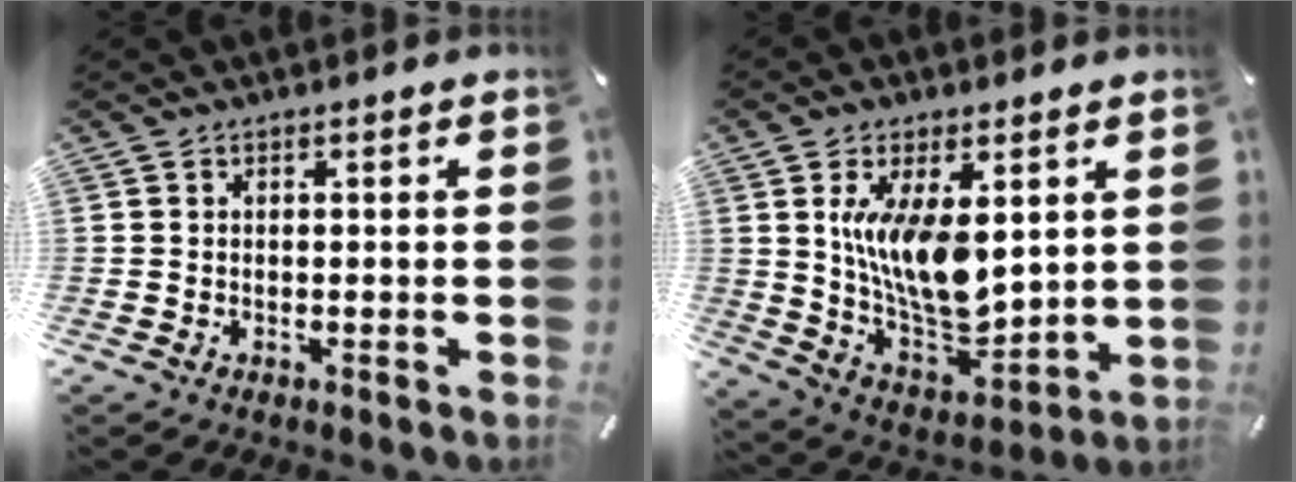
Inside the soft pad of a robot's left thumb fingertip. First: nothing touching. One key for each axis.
{"total": 13.6, "fx": 4.1, "fy": 7.2, "fz": 10.8, "tx": -0.206, "ty": -0.032, "tz": 0.076}